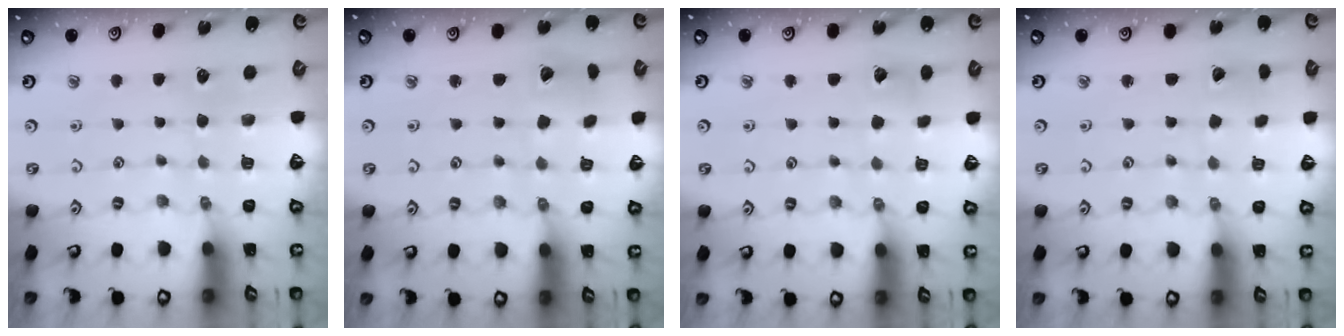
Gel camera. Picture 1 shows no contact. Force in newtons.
{"total": 4.0, "press": 4.0, "slide": 0.5}
{"total": 2.5, "press": 2.5, "slide": 0.3}
{"total": 2.4, "press": 2.4, "slide": 0.2}